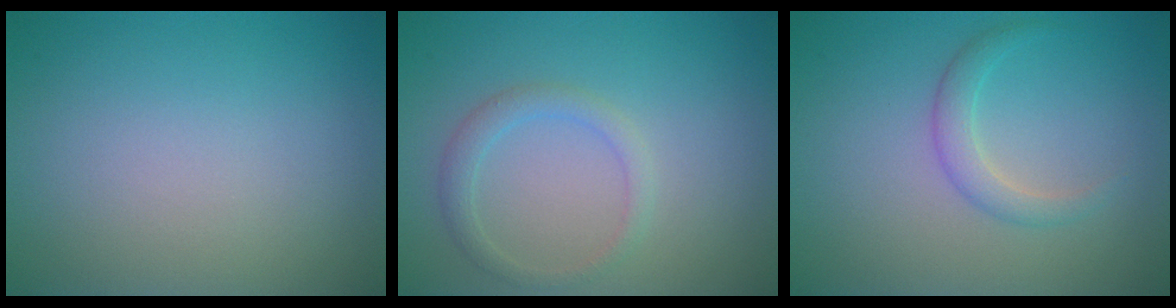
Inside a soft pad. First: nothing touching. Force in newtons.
{"total": 1.8, "press": 1.8, "slide": 0.1}
{"total": 1.9, "press": 1.9, "slide": 0.0}